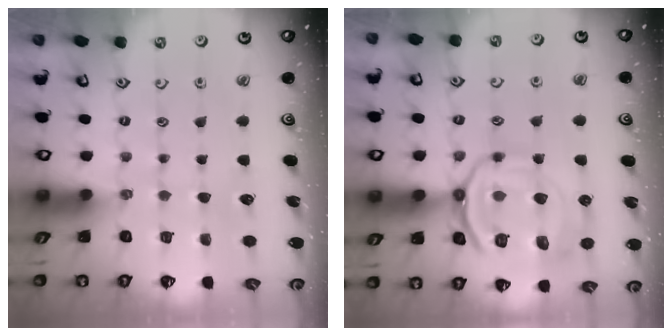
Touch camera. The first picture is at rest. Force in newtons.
{"total": 15.3, "press": 15.3, "slide": 1.4}